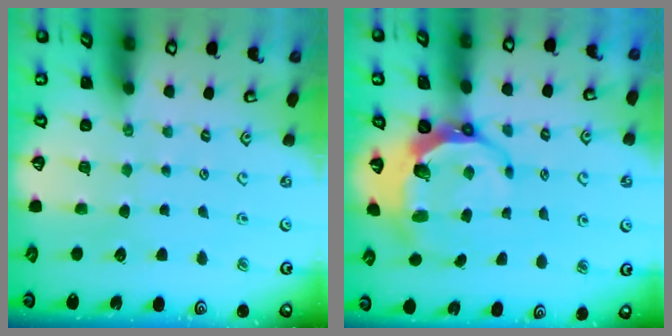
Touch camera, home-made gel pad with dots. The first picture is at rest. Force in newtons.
{"total": 7.6, "press": 6.2, "slide": 4.3}